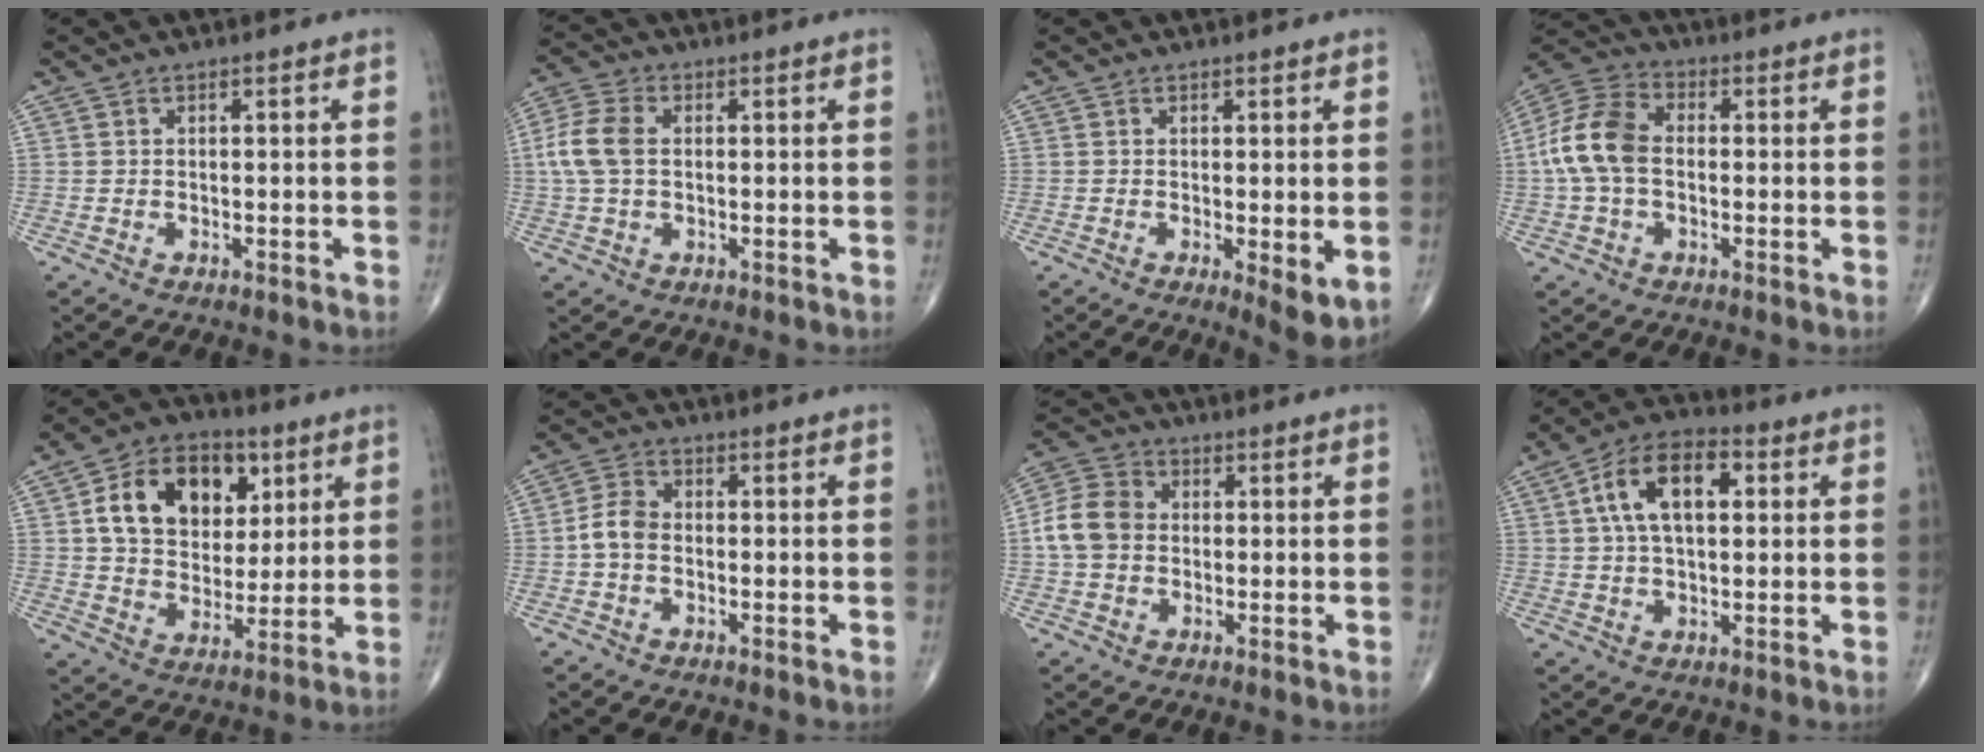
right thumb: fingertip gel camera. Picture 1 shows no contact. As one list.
[{"total": 7.8, "force": [0.6, 5.1, 5.9], "torque": [-0.141, 0.017, 0.009]}, {"total": 5.3, "force": [-0.9, 1.6, 5.0], "torque": [-0.074, -0.018, -0.013]}, {"total": 11.8, "force": [-0.4, 7.8, 8.8], "torque": [-0.183, 0.032, -0.017]}, {"total": 17.5, "force": [5.6, 12.5, 10.9], "torque": [-0.147, -0.008, 0.095]}, {"total": 4.8, "force": [-0.9, 3.4, 3.2], "torque": [-0.061, 0.016, -0.026]}, {"total": 8.9, "force": [0.0, 7.2, 5.2], "torque": [-0.095, 0.025, -0.010]}, {"total": 12.8, "force": [3.1, 7.0, 10.3], "torque": [-0.173, 0.022, 0.047]}]